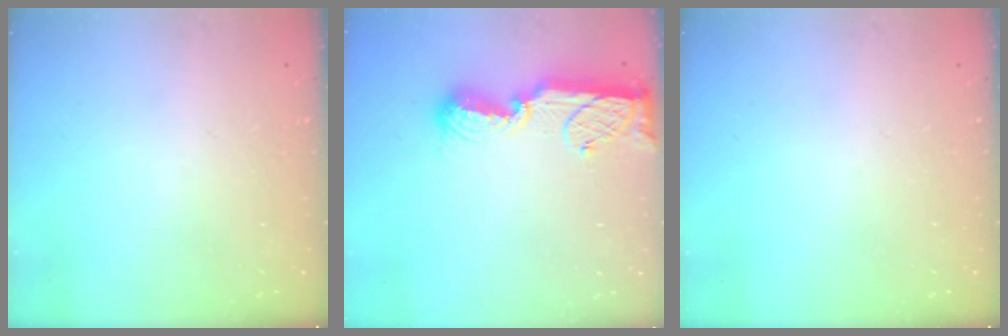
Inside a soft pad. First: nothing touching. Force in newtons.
{"total": 11.5, "press": 11.4, "slide": 1.2}
{"total": 0.0}